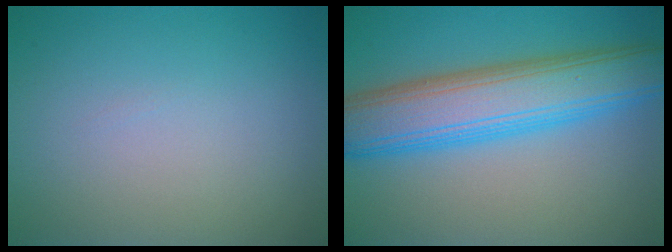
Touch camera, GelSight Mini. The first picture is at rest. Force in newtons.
{"total": 8.9, "press": 8.9, "slide": 0.2}